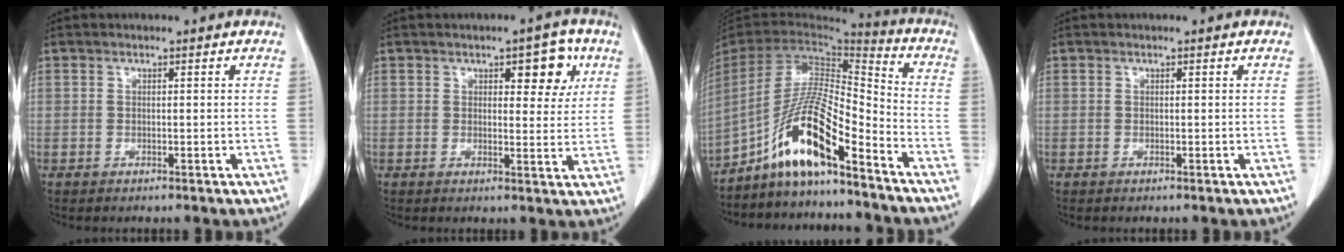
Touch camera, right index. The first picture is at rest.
{"total": 5.7, "force": [2.6, 2.4, 4.5], "torque": [-0.047, 0.005, 0.030]}
{"total": 13.7, "force": [-9.4, 1.6, 9.9], "torque": [-0.188, 0.005, -0.172]}
{"total": 0.0}